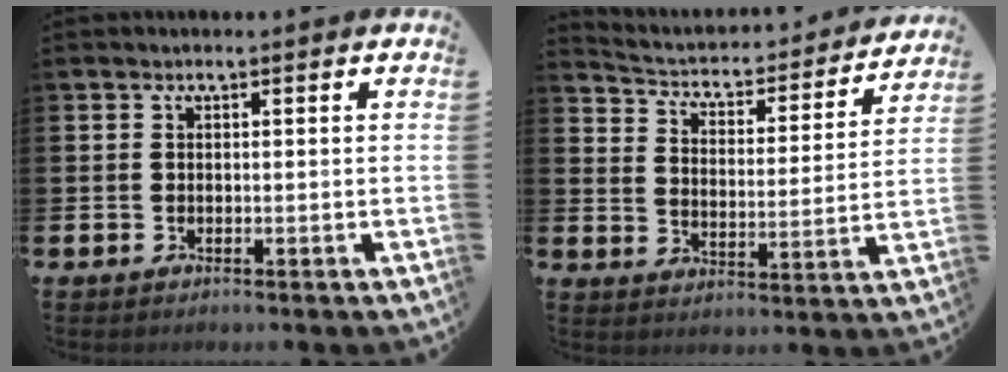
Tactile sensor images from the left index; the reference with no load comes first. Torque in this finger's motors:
{"motor_torque": [-0.54, -1.29, 0.23, 0.02]}